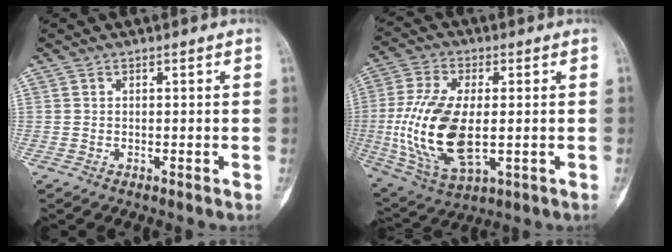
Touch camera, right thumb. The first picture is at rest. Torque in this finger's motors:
{"motor_torque": [2.31, 2.07, 1.34, -1.44, 0.51]}